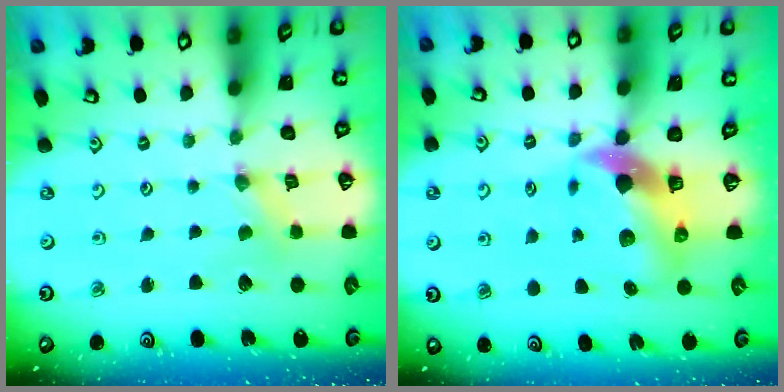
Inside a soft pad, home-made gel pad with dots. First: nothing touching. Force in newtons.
{"total": 10.5, "press": 10.4, "slide": 1.4}